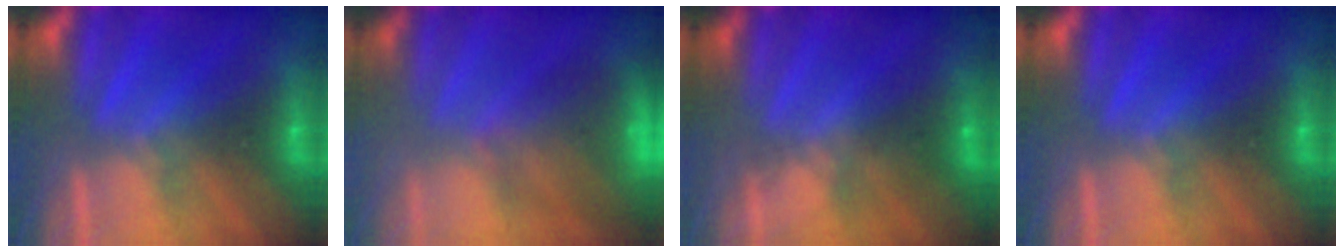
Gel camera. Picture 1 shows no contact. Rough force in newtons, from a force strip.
{"total": 9.3}
{"total": 1.8}
{"total": 0.0}